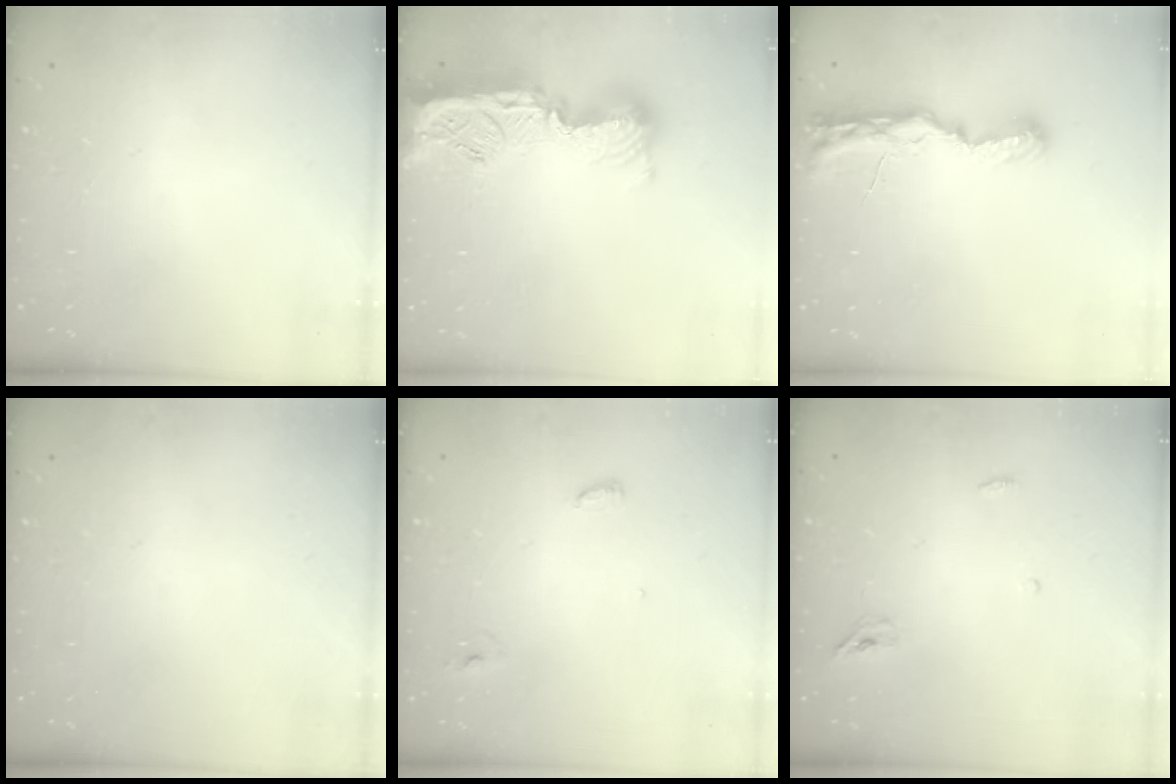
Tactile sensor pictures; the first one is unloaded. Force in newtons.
{"total": 16.6, "press": 16.6, "slide": 1.4}
{"total": 7.7, "press": 7.7, "slide": 0.5}
{"total": 0.0}
{"total": 4.5, "press": 4.5, "slide": 0.4}
{"total": 3.9, "press": 3.7, "slide": 1.2}